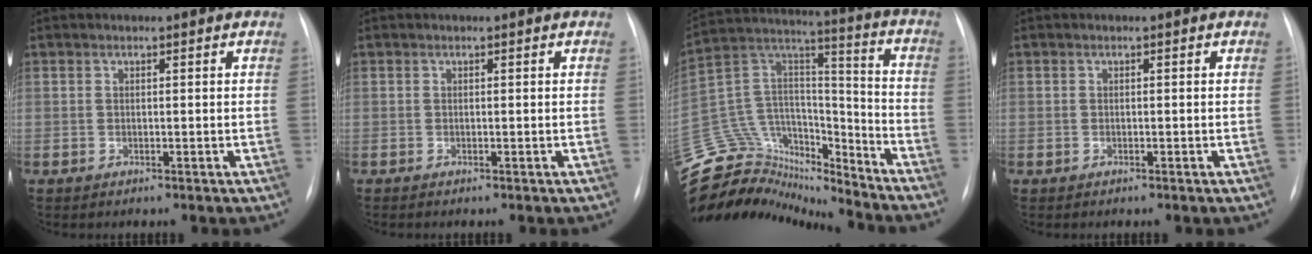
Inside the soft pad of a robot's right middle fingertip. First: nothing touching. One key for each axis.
{"total": 0.0}
{"total": 26.8, "fx": -24.5, "fy": 8.0, "fz": 7.7, "tx": -0.220, "ty": 0.034, "tz": -0.398}
{"total": 0.0}